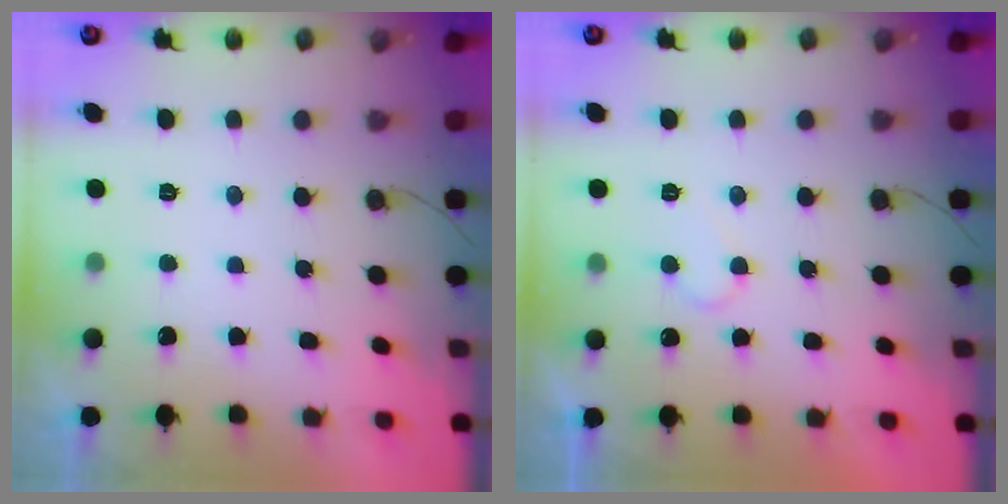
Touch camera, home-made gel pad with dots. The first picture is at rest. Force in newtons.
{"total": 6.0, "press": 6.0, "slide": 0.5}